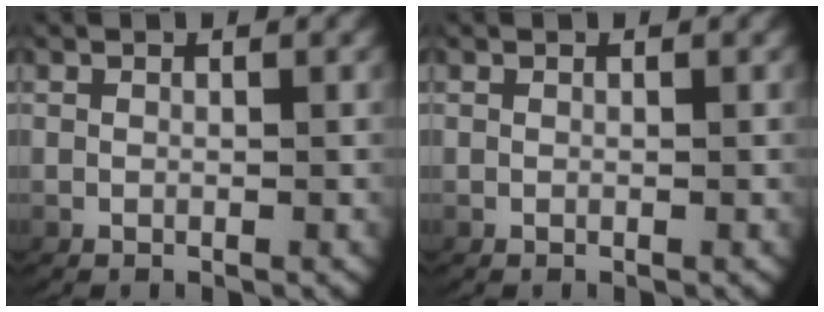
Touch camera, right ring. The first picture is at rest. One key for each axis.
{"total": 0.0}